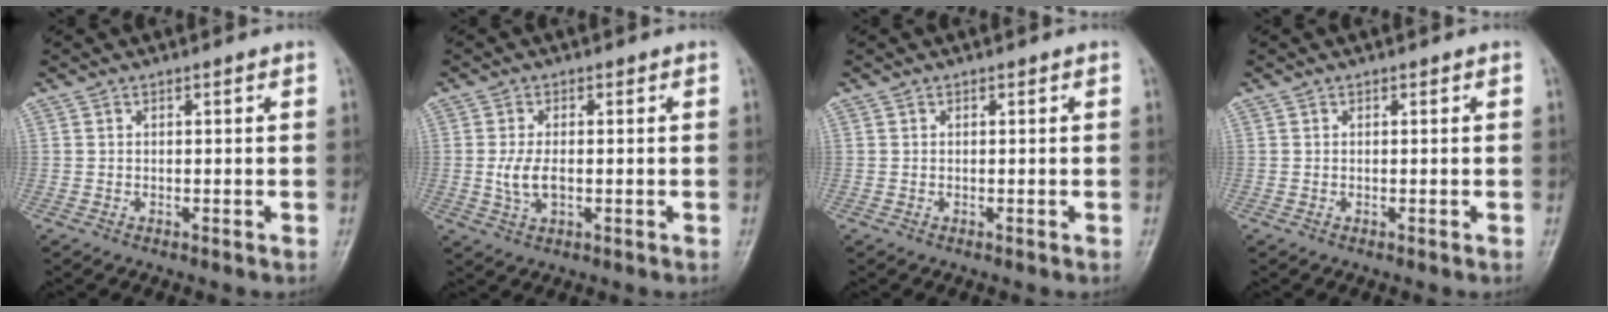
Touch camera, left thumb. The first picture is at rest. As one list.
[{"total": 4.4, "force": [-0.3, 2.5, 3.6], "torque": [-0.075, -0.005, -0.007]}, {"total": 0.0}, {"total": 0.0}]